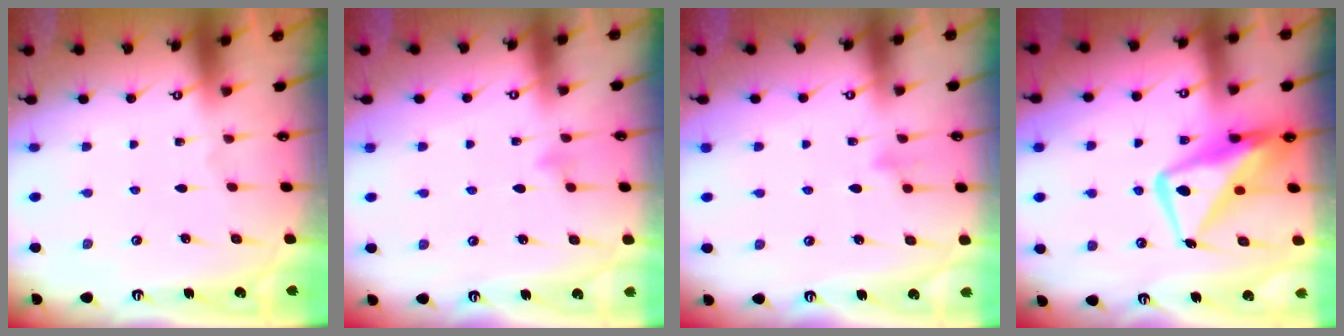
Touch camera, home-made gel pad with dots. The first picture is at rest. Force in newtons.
{"total": 4.3, "press": 4.2, "slide": 0.5}
{"total": 8.3, "press": 8.3, "slide": 0.6}
{"total": 14.9, "press": 14.8, "slide": 1.6}